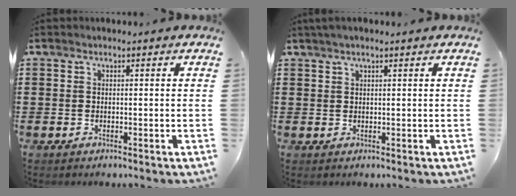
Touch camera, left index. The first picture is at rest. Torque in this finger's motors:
{"motor_torque": [1.58, 0.56, 0.19, 0.06]}